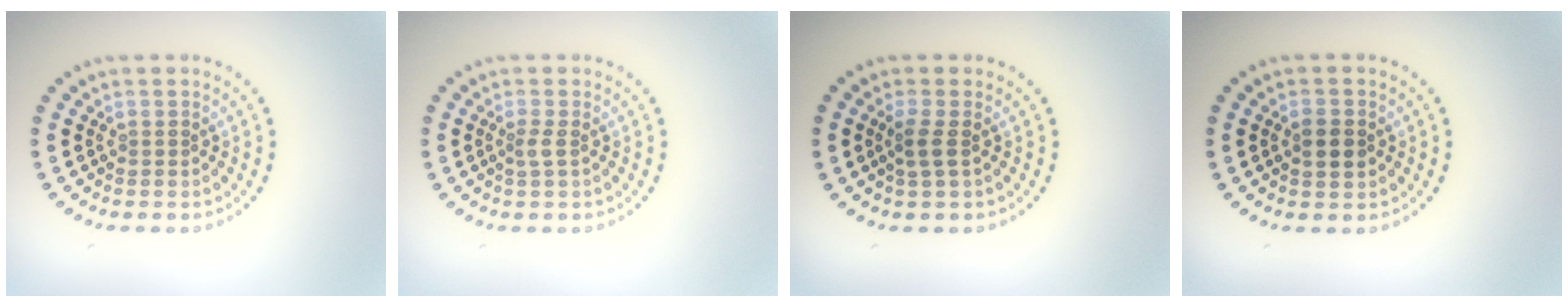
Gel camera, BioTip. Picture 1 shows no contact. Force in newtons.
{"total": 1.1, "press": 0.8, "slide": 0.7}
{"total": 1.5, "press": 1.3, "slide": 0.9}
{"total": 2.2, "press": 2.2, "slide": 0.1}